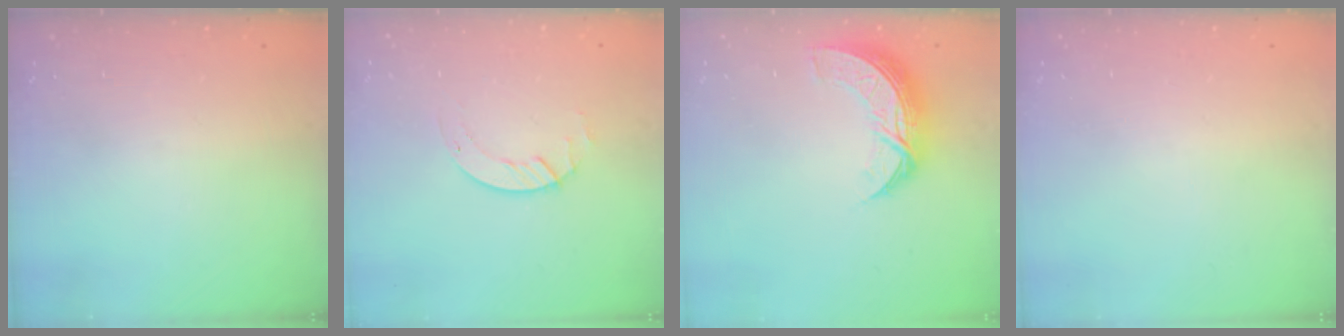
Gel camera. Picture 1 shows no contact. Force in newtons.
{"total": 2.6, "press": 2.6, "slide": 0.3}
{"total": 8.8, "press": 8.7, "slide": 1.0}
{"total": 0.0}